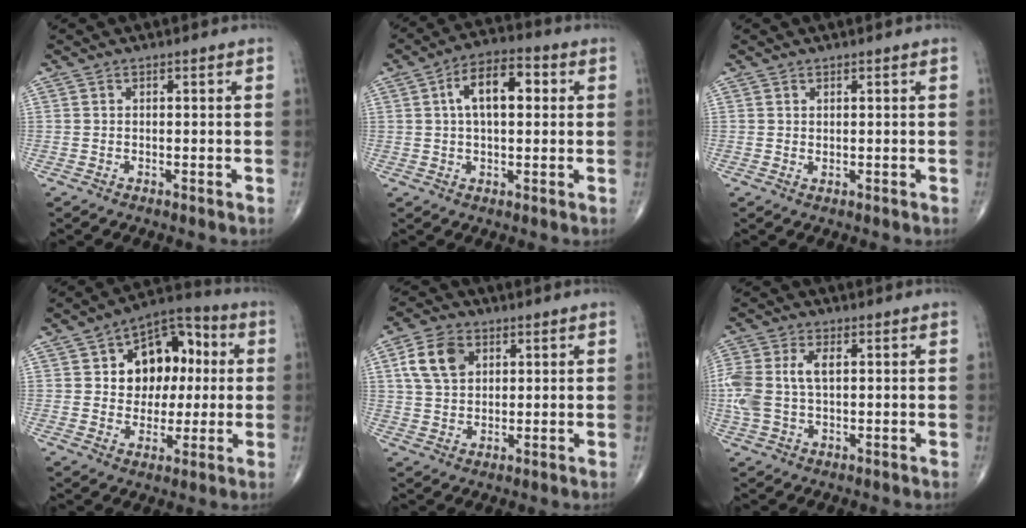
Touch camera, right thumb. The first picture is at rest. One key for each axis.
{"total": 10.1, "fx": 2.1, "fy": 5.2, "fz": 8.5, "tx": -0.130, "ty": 0.020, "tz": 0.028}
{"total": 0.5, "fx": 0.3, "fy": 0.2, "fz": 0.3, "tx": -0.003, "ty": -0.005, "tz": 0.006}
{"total": 14.9, "fx": 2.7, "fy": 10.6, "fz": 10.1, "tx": -0.091, "ty": 0.019, "tz": 0.037}
{"total": 8.6, "fx": 3.0, "fy": 6.0, "fz": 5.4, "tx": -0.089, "ty": -0.001, "tz": 0.056}
{"total": 9.7, "fx": 1.3, "fy": 5.6, "fz": 7.8, "tx": -0.199, "ty": 0.016, "tz": 0.030}